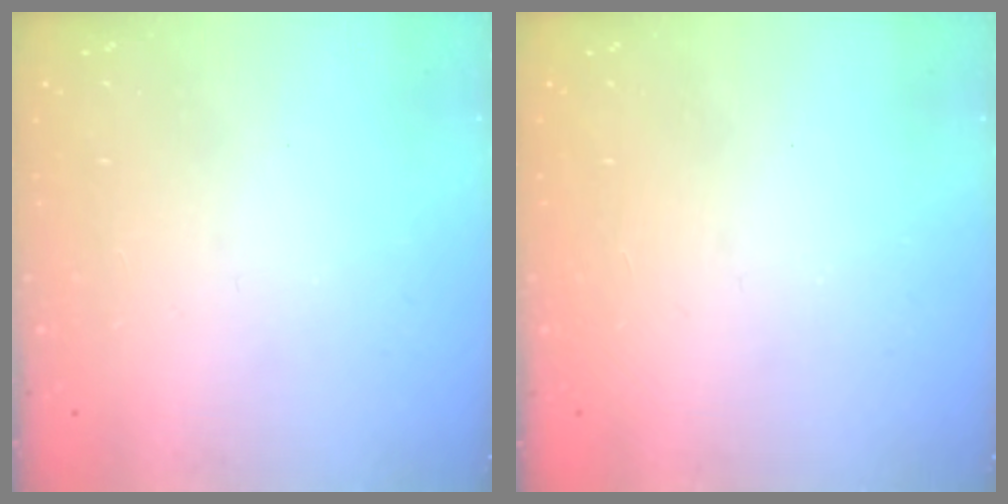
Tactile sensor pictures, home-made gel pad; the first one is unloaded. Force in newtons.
{"total": 1.3, "press": 1.0, "slide": 0.7}